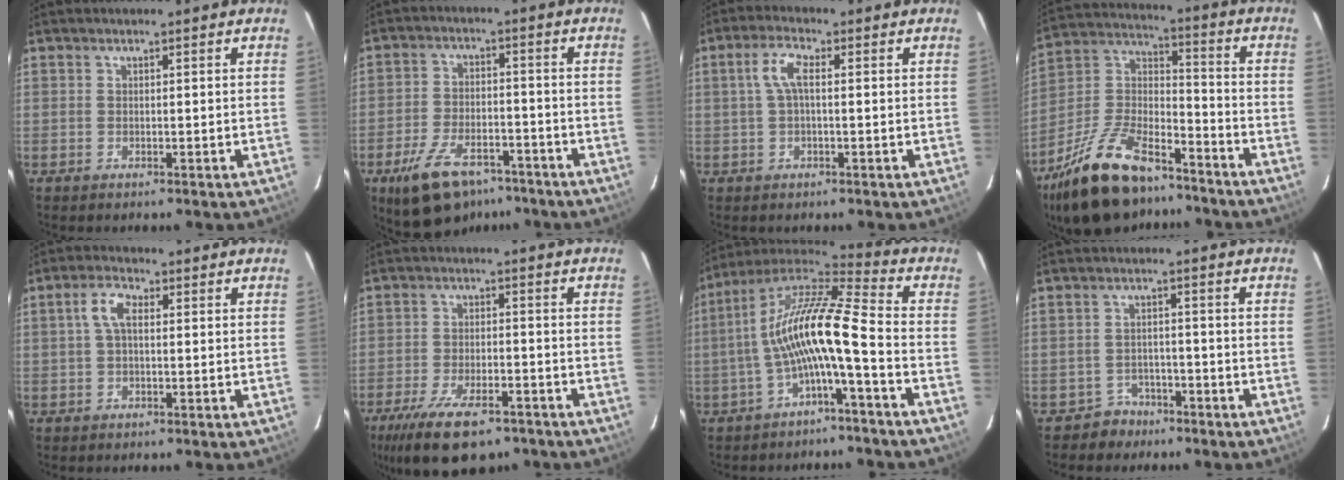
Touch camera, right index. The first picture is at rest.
{"total": 13.5, "force": [-9.1, 6.6, 7.4], "torque": [-0.164, -0.011, -0.149]}
{"total": 4.2, "force": [0.4, 1.4, 3.9], "torque": [-0.079, 0.010, 0.009]}
{"total": 21.7, "force": [-15.3, 9.3, 12.2], "torque": [-0.255, 0.006, -0.261]}
{"total": 4.1, "force": [0.6, 2.0, 3.5], "torque": [-0.071, 0.012, 0.011]}
{"total": 15.4, "force": [-10.7, 6.0, 9.3], "torque": [-0.201, -0.032, -0.173]}
{"total": 14.5, "force": [-2.9, 1.7, 14.1], "torque": [-0.270, 0.015, -0.060]}
{"total": 4.1, "force": [-3.1, 2.6, -0.3], "torque": [-0.004, 0.015, -0.049]}